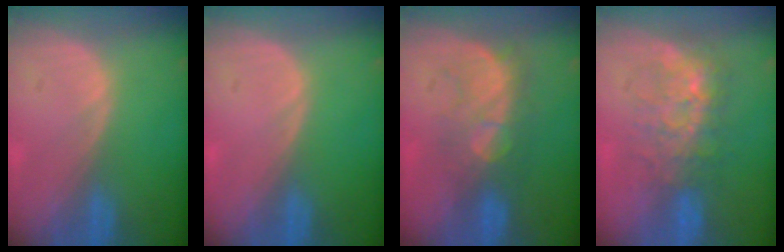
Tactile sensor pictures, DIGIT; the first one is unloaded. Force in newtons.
{"total": 0.0}
{"total": 7.7, "press": 7.4, "slide": 2.1}
{"total": 7.5, "press": 7.2, "slide": 2.2}